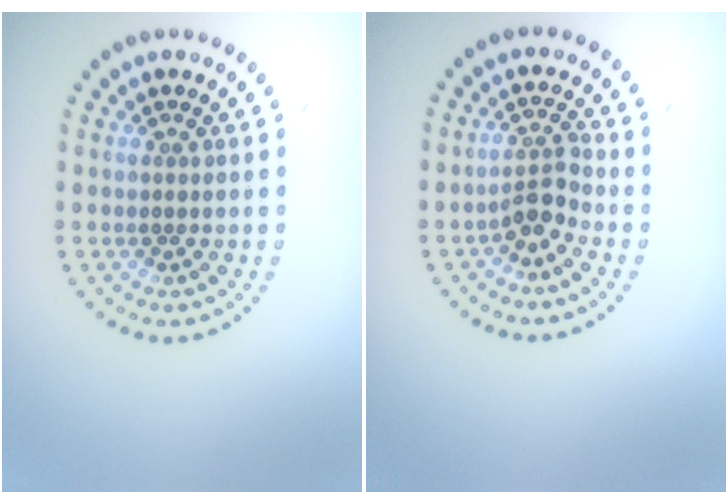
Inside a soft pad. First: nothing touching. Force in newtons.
{"total": 2.3, "press": 1.8, "slide": 1.4}